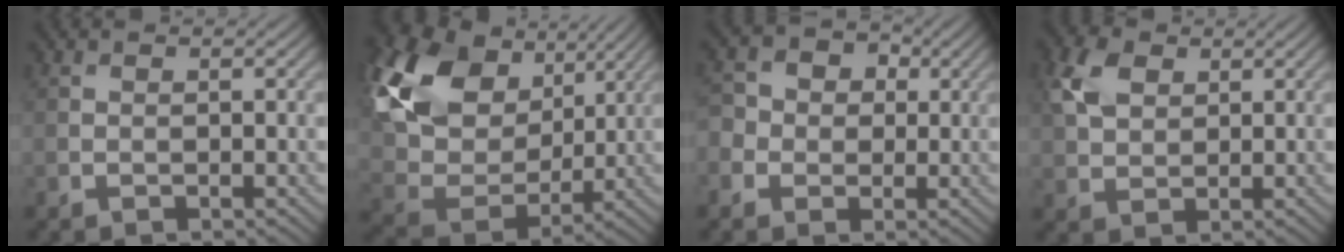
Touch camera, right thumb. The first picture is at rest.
{"total": 16.6, "force": [7.3, 11.1, 10.0], "torque": [-0.269, 0.029, 0.147]}
{"total": 4.8, "force": [-0.2, 4.5, 1.9], "torque": [-0.044, 0.010, -0.018]}
{"total": 5.0, "force": [2.1, 3.3, 3.2], "torque": [-0.081, 0.012, 0.040]}